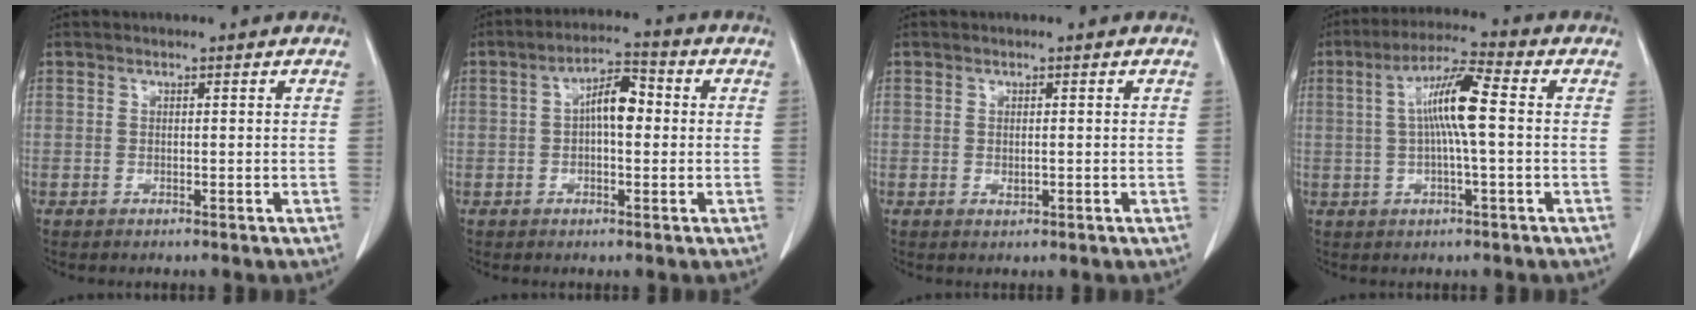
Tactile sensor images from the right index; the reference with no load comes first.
{"total": 6.0, "force": [0.4, 2.4, 5.5], "torque": [-0.096, 0.022, 0.002]}
{"total": 0.9, "force": [-0.1, 0.4, 0.8], "torque": [-0.015, -0.003, 0.002]}
{"total": 8.7, "force": [0.7, 0.4, 8.7], "torque": [-0.165, 0.013, 0.007]}